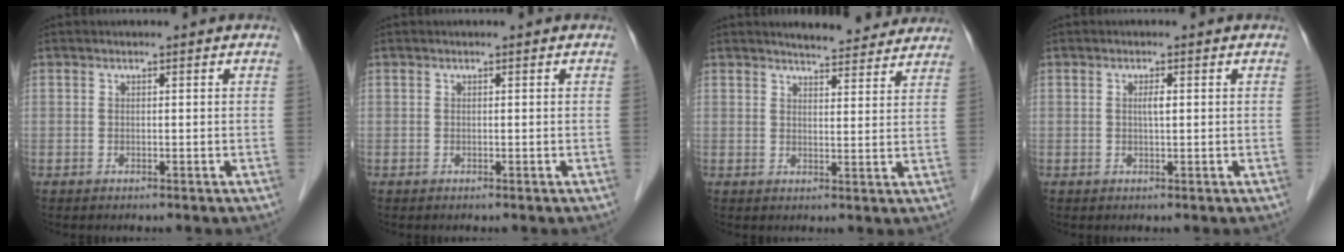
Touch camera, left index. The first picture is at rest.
{"total": 0.0}
{"total": 8.8, "force": [8.2, 1.6, 2.6], "torque": [-0.028, -0.006, 0.093]}
{"total": 1.3, "force": [0.2, 0.1, 1.3], "torque": [-0.025, 0.001, 0.003]}